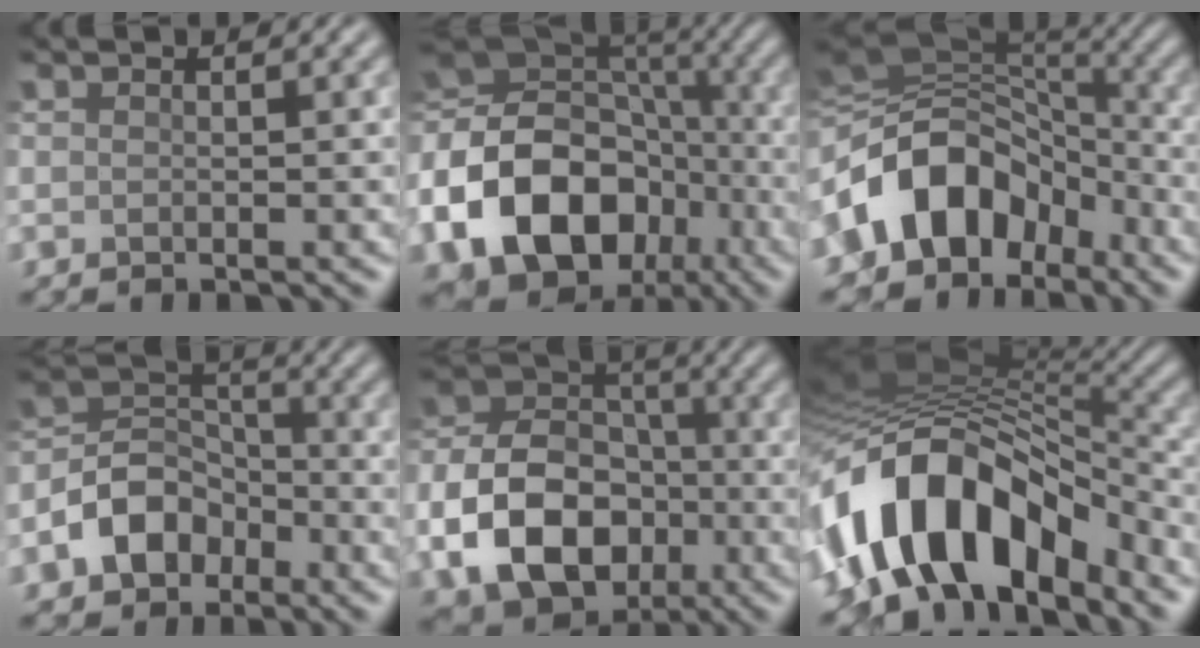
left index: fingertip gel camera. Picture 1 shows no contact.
{"total": 19.4, "force": [-7.3, 15.1, 9.8], "torque": [-0.198, -0.022, -0.132]}
{"total": 11.0, "force": [-4.2, 8.2, 6.1], "torque": [-0.101, 0.022, -0.095]}
{"total": 5.7, "force": [-2.9, 4.1, 2.6], "torque": [-0.038, 0.004, -0.064]}
{"total": 11.4, "force": [-4.0, 8.2, 6.8], "torque": [-0.136, -0.005, -0.079]}
{"total": 12.7, "force": [-6.9, 6.8, 8.2], "torque": [-0.127, 0.010, -0.126]}